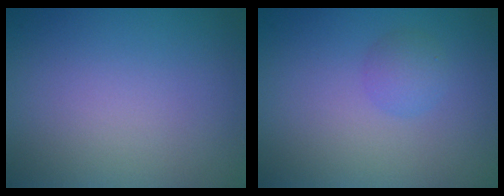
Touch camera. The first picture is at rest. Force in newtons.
{"total": 1.7, "press": 1.7, "slide": 0.1}